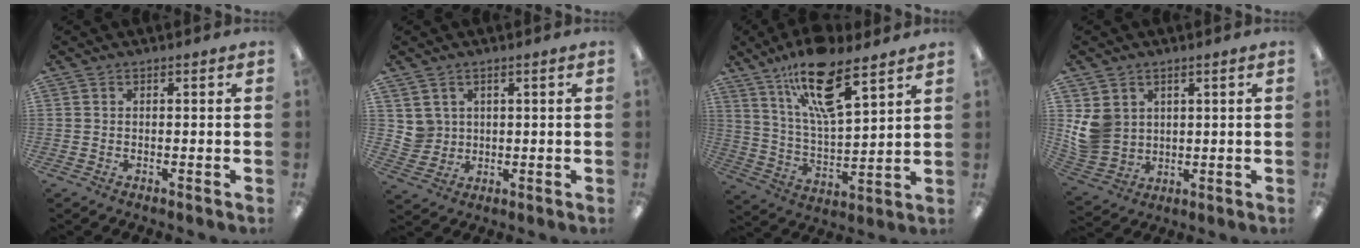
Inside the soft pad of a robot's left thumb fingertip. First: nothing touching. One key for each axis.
{"total": 4.2, "fx": 2.3, "fy": 3.6, "fz": -0.1, "tx": -0.009, "ty": -0.003, "tz": 0.042}
{"total": 17.5, "fx": 11.4, "fy": 5.6, "fz": 12.1, "tx": -0.214, "ty": -0.048, "tz": 0.191}
{"total": 7.6, "fx": 2.5, "fy": 6.8, "fz": 2.2, "tx": -0.050, "ty": -0.002, "tz": 0.057}